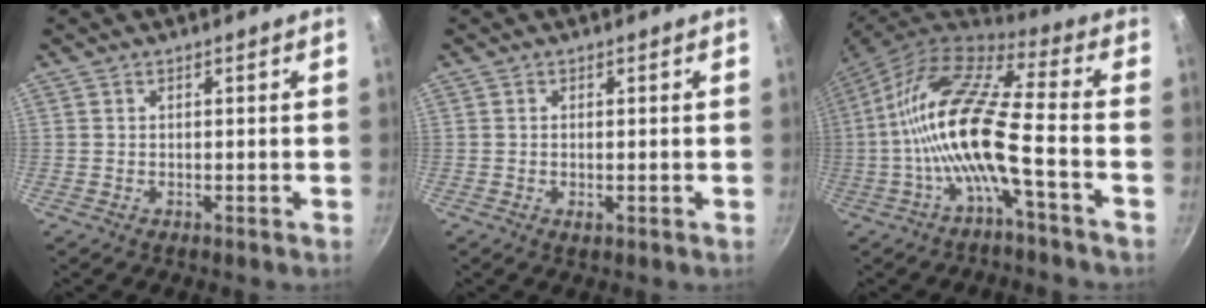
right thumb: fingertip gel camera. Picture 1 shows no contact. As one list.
[{"total": 1.1, "force": [-0.2, 0.4, 1.0], "torque": [-0.021, -0.002, -0.004]}, {"total": 16.6, "force": [-4.0, 3.7, 15.7], "torque": [-0.303, 0.045, -0.090]}]